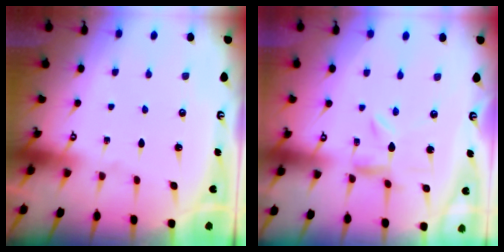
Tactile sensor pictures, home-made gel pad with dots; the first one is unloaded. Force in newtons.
{"total": 2.0, "press": 1.9, "slide": 0.4}